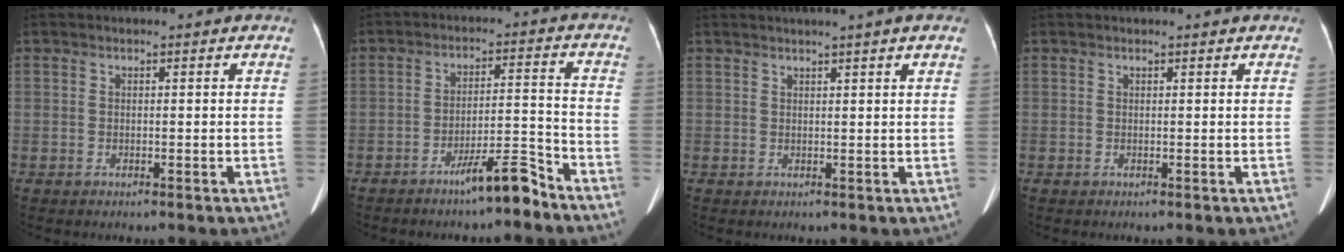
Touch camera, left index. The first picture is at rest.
{"total": 6.9, "force": [-5.6, 0.2, 4.0], "torque": [-0.062, -0.001, -0.099]}
{"total": 4.6, "force": [3.5, -0.3, 3.1], "torque": [-0.046, 0.025, 0.043]}
{"total": 1.1, "force": [1.1, 0.0, 0.4], "torque": [-0.012, 0.013, 0.012]}